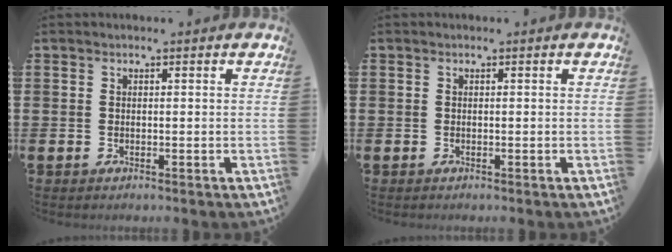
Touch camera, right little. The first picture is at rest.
{"total": 0.0}